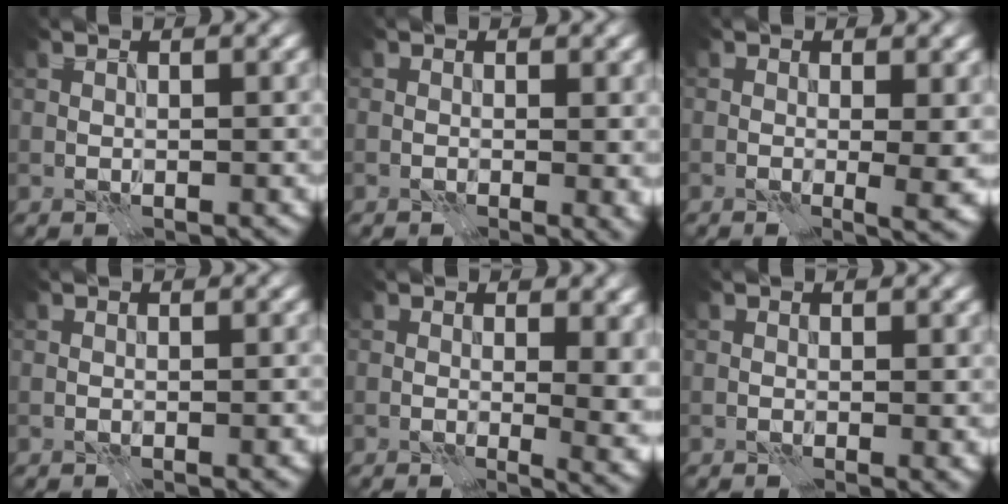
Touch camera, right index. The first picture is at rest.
{"total": 1.6, "force": [0.3, 0.6, 1.5], "torque": [-0.011, -0.004, 0.007]}
{"total": 3.5, "force": [0.5, 1.1, 3.3], "torque": [-0.034, -0.010, 0.012]}
{"total": 0.7, "force": [-0.3, 0.2, 0.6], "torque": [-0.002, 0.000, -0.004]}
{"total": 7.4, "force": [1.5, 3.6, 6.2], "torque": [-0.041, -0.003, 0.030]}
{"total": 0.6, "force": [0.1, 0.2, 0.6], "torque": [-0.002, -0.003, 0.003]}